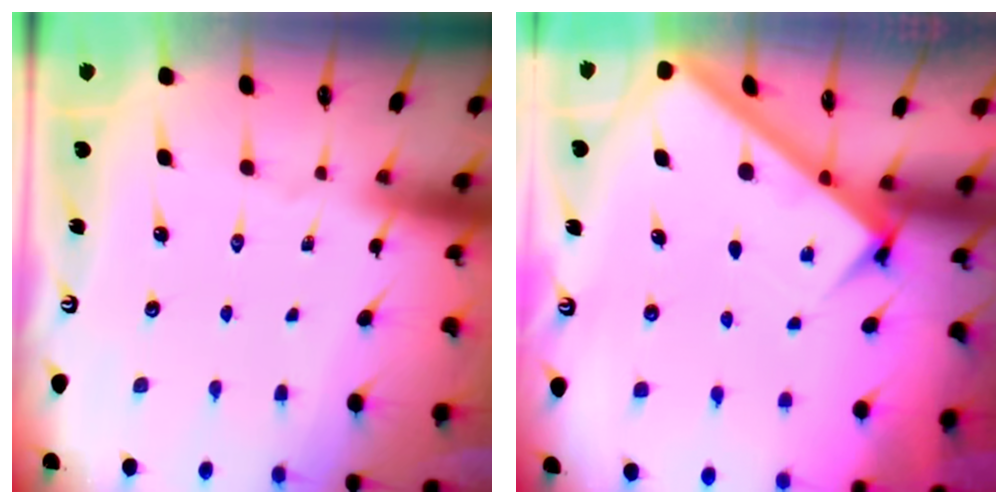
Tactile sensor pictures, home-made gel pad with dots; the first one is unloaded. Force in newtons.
{"total": 2.4, "press": 2.4, "slide": 0.3}